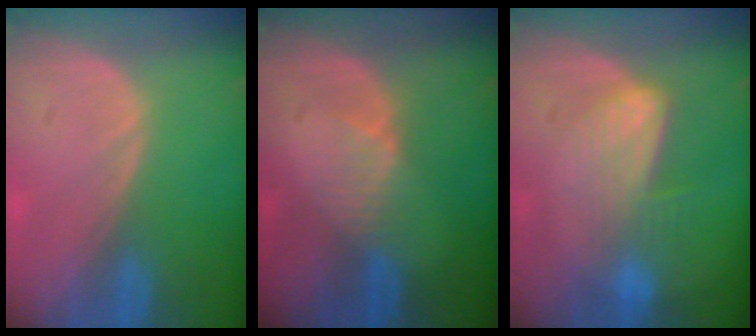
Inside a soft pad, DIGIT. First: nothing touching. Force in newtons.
{"total": 2.7, "press": 2.7, "slide": 0.3}
{"total": 6.9, "press": 6.2, "slide": 2.9}